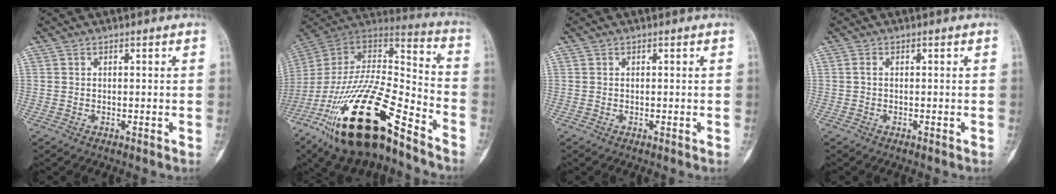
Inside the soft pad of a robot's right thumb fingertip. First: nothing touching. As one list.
[{"total": 28.6, "force": [-16.8, 9.5, 21.1], "torque": [-0.411, 0.051, -0.291]}, {"total": 0.0}, {"total": 0.6, "force": [-0.2, 0.2, 0.5], "torque": [-0.012, 0.002, -0.005]}]